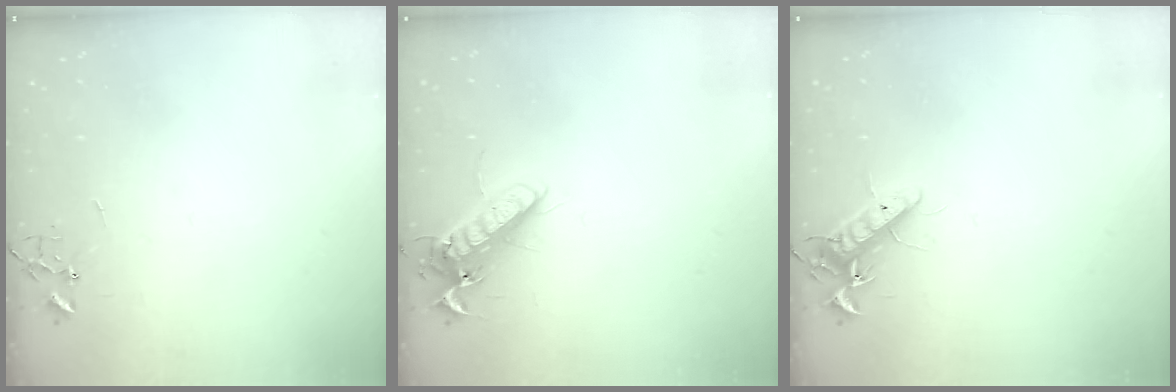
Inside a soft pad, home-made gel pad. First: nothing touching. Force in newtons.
{"total": 12.8, "press": 12.7, "slide": 1.8}
{"total": 11.3, "press": 11.2, "slide": 1.5}